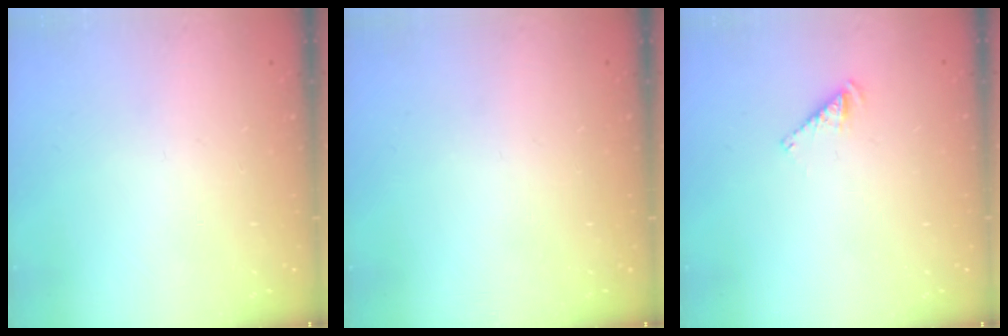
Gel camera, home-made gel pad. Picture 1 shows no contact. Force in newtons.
{"total": 0.0}
{"total": 3.1, "press": 3.1, "slide": 0.4}